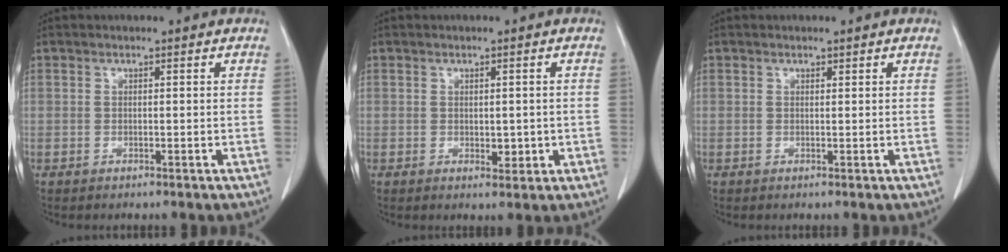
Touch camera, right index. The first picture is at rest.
{"total": 2.4, "force": [-0.3, 1.4, 1.9], "torque": [-0.020, -0.002, 0.003]}
{"total": 0.0}